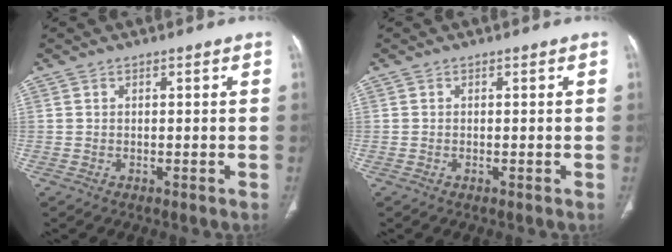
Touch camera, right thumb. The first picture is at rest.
{"total": 0.0}